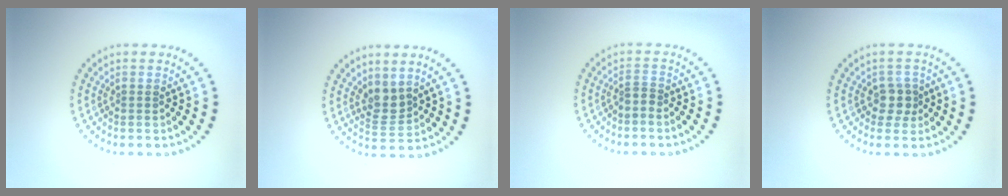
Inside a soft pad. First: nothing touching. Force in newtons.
{"total": 2.2, "press": 1.8, "slide": 1.2}
{"total": 1.1, "press": 0.6, "slide": 0.9}
{"total": 2.0, "press": 1.8, "slide": 1.0}